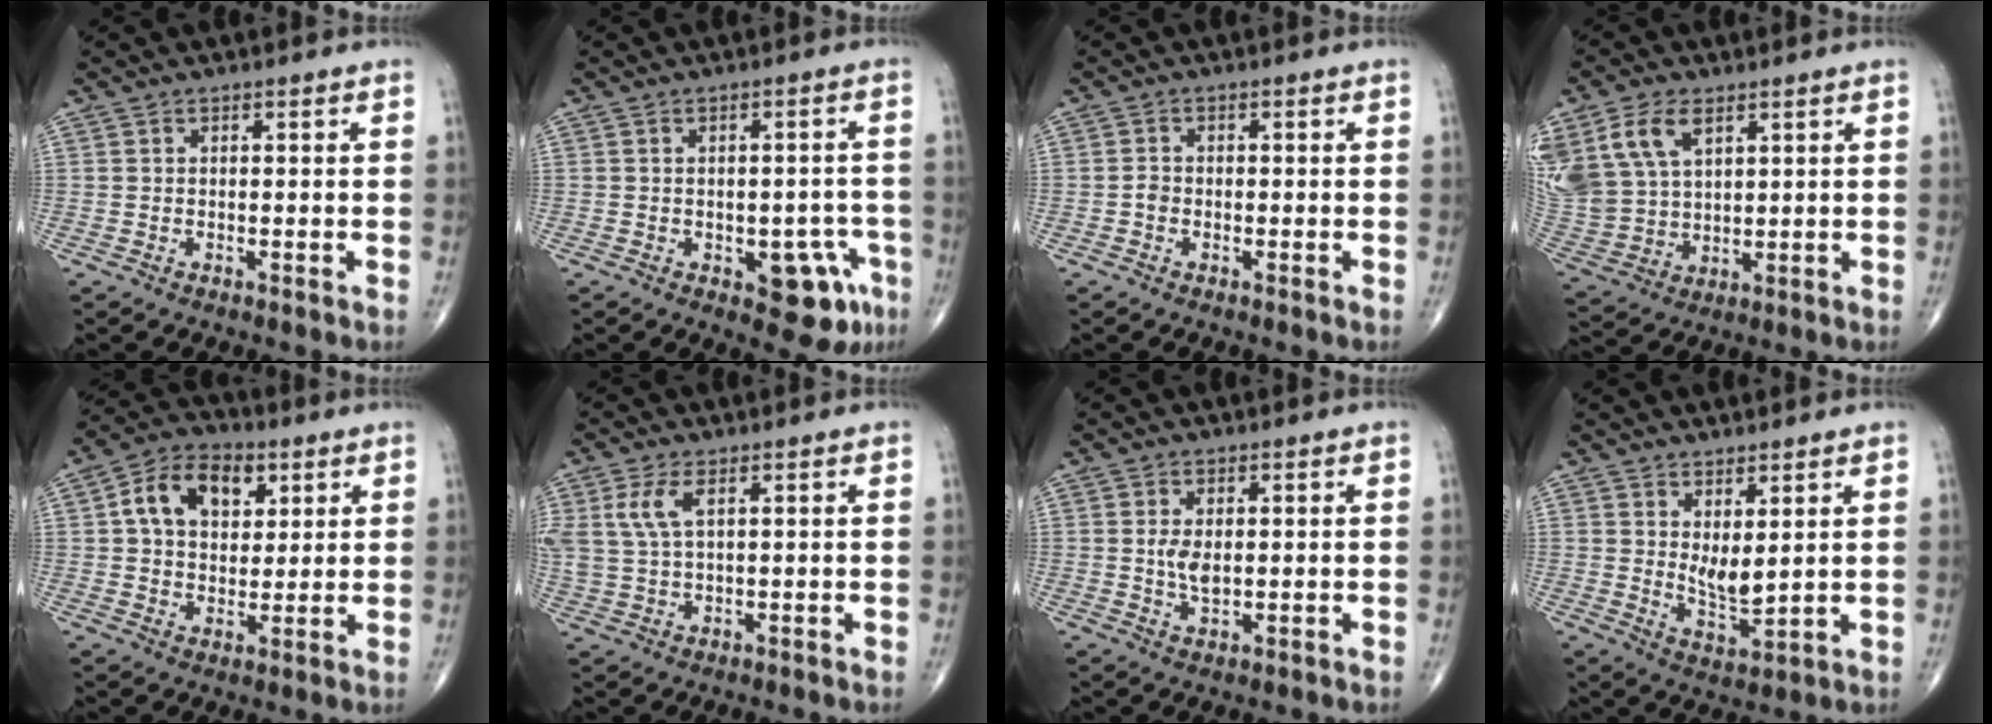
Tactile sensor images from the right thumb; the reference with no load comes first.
{"total": 9.0, "force": [-3.7, 4.5, 6.8], "torque": [-0.047, 0.018, -0.038]}
{"total": 1.3, "force": [-0.5, 1.0, 0.6], "torque": [-0.007, 0.004, -0.013]}
{"total": 17.2, "force": [7.8, 11.2, 10.5], "torque": [-0.242, -0.004, 0.161]}
{"total": 12.2, "force": [3.9, 8.3, 8.0], "torque": [-0.106, 0.002, 0.062]}
{"total": 6.4, "force": [2.3, 3.0, 5.1], "torque": [-0.128, 0.003, 0.053]}
{"total": 3.9, "force": [0.3, 2.1, 3.3], "torque": [-0.064, -0.008, 0.008]}
{"total": 5.5, "force": [2.0, 2.1, 4.7], "torque": [-0.077, -0.031, 0.045]}